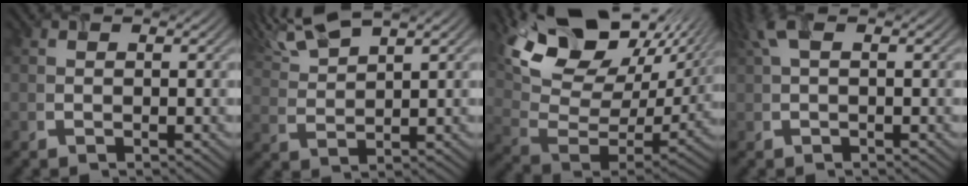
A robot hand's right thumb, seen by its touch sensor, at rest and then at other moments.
{"total": 7.2, "force": [5.3, 1.5, 4.6], "torque": [-0.110, 0.024, 0.111]}
{"total": 18.3, "force": [11.8, 9.3, 10.5], "torque": [-0.230, 0.025, 0.199]}
{"total": 2.8, "force": [1.1, 0.8, 2.4], "torque": [-0.054, 0.009, 0.019]}